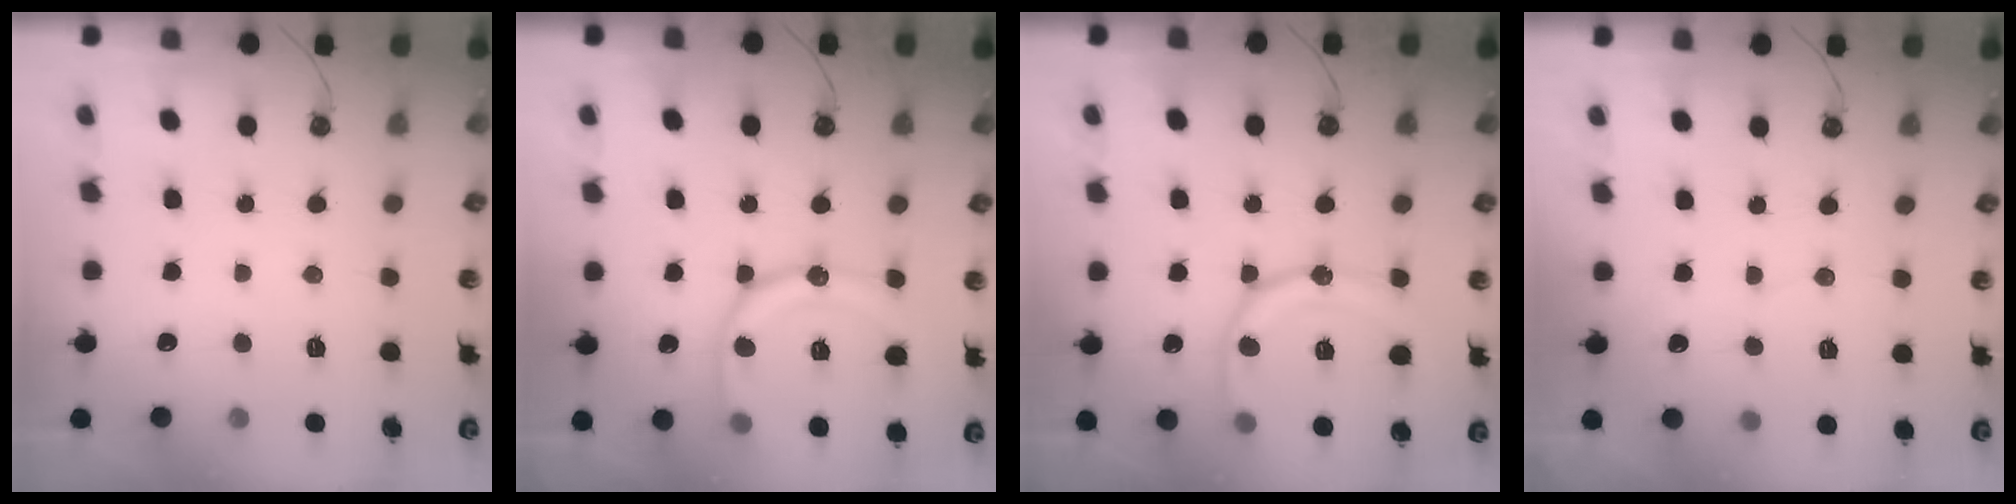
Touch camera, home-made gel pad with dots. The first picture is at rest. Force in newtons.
{"total": 15.9, "press": 15.8, "slide": 1.7}
{"total": 15.8, "press": 15.7, "slide": 1.7}
{"total": 2.0, "press": 1.8, "slide": 1.0}